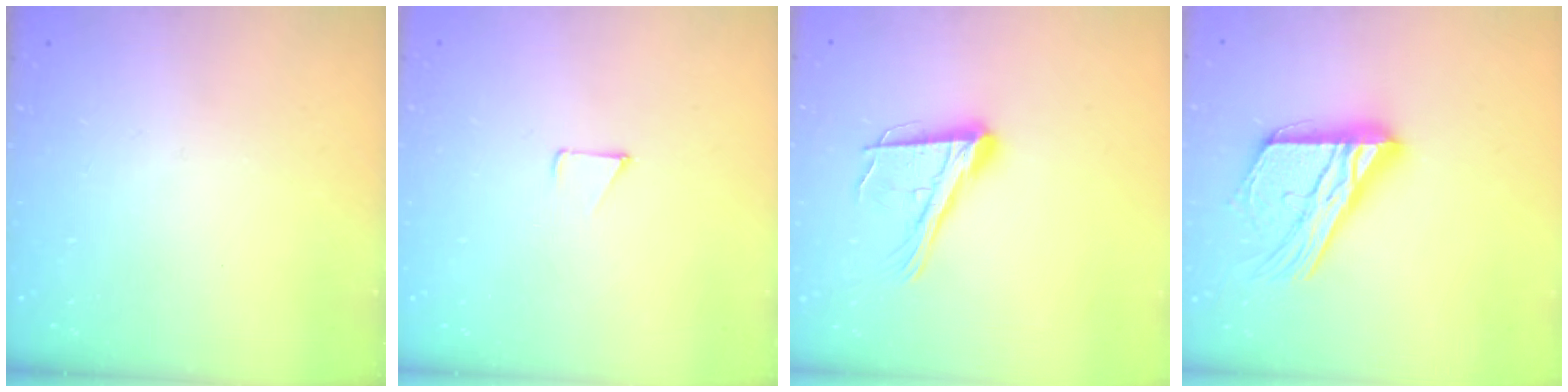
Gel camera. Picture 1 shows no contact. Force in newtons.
{"total": 3.3, "press": 3.3, "slide": 0.3}
{"total": 17.0, "press": 16.5, "slide": 3.9}
{"total": 20.4, "press": 20.4, "slide": 1.8}